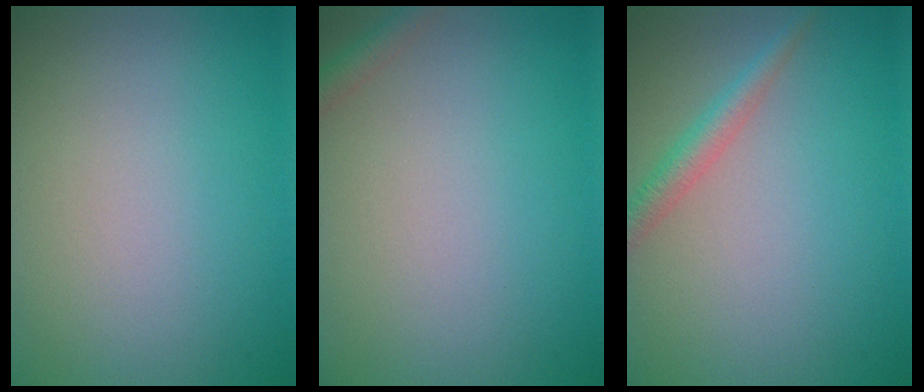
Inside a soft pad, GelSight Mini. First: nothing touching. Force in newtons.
{"total": 1.4, "press": 1.3, "slide": 0.1}
{"total": 2.1, "press": 2.1, "slide": 0.0}